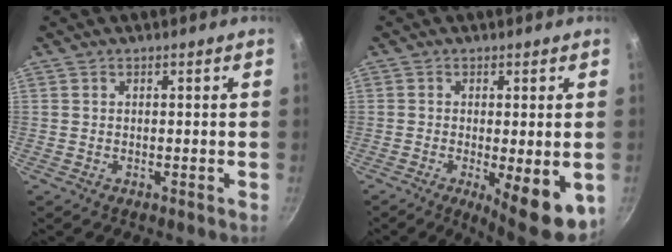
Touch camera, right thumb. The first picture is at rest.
{"total": 10.2, "force": [-2.6, 3.0, 9.4], "torque": [-0.115, -0.010, -0.025]}